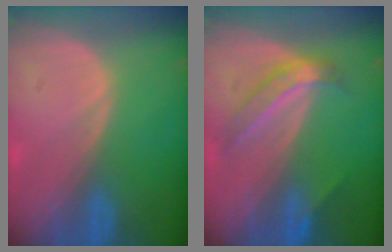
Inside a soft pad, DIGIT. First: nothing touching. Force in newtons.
{"total": 5.2, "press": 4.8, "slide": 2.2}